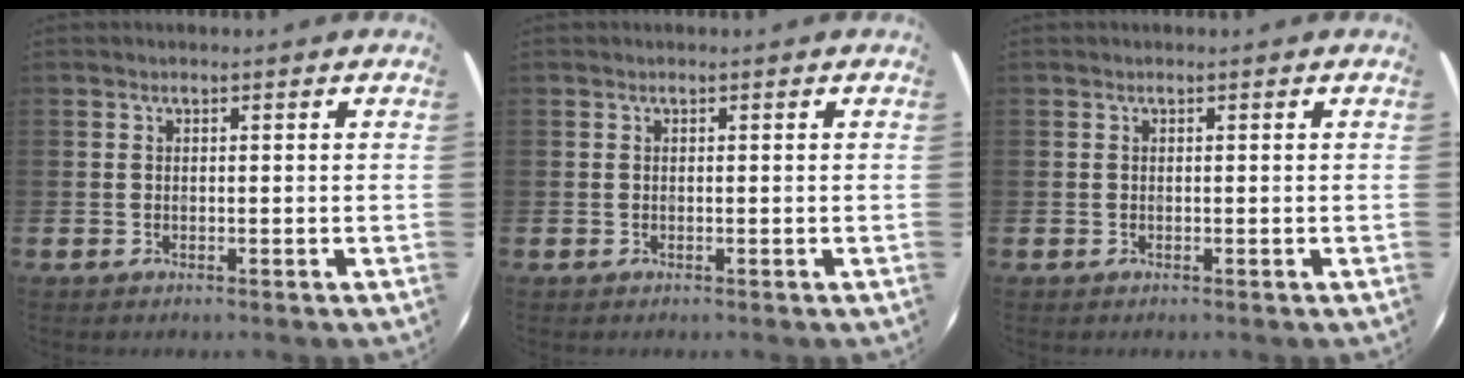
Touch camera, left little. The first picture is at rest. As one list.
[{"total": 0.0}, {"total": 0.0}]